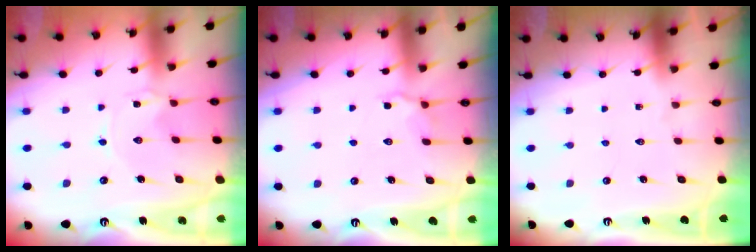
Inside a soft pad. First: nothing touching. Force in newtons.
{"total": 5.1, "press": 4.8, "slide": 1.8}
{"total": 0.0}